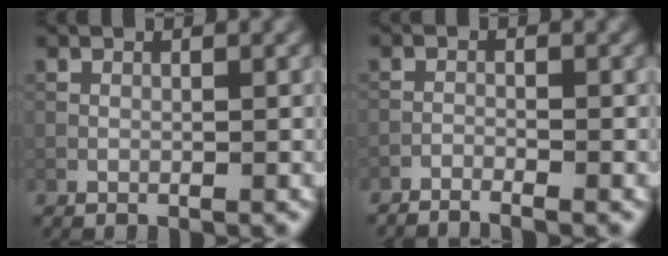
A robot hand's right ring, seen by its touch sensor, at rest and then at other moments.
{"total": 2.2, "force": [-2.1, 0.1, 0.8], "torque": [-0.022, -0.005, -0.041]}